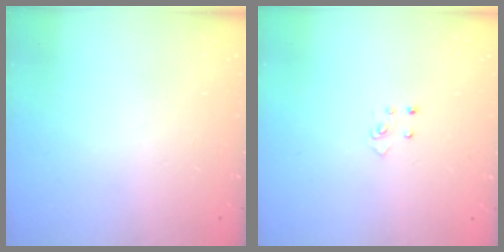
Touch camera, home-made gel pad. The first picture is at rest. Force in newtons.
{"total": 2.6, "press": 2.6, "slide": 0.3}